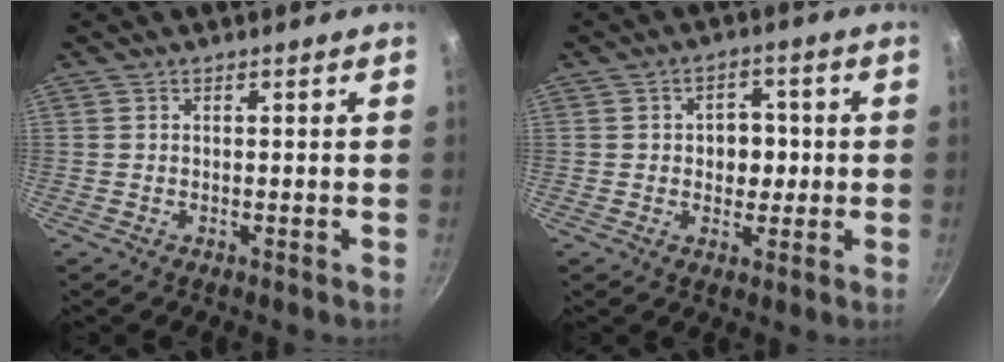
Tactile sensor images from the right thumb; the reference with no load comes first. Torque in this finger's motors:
{"motor_torque": [0.23, -0.09, 0.03, 0.47, 0.05]}